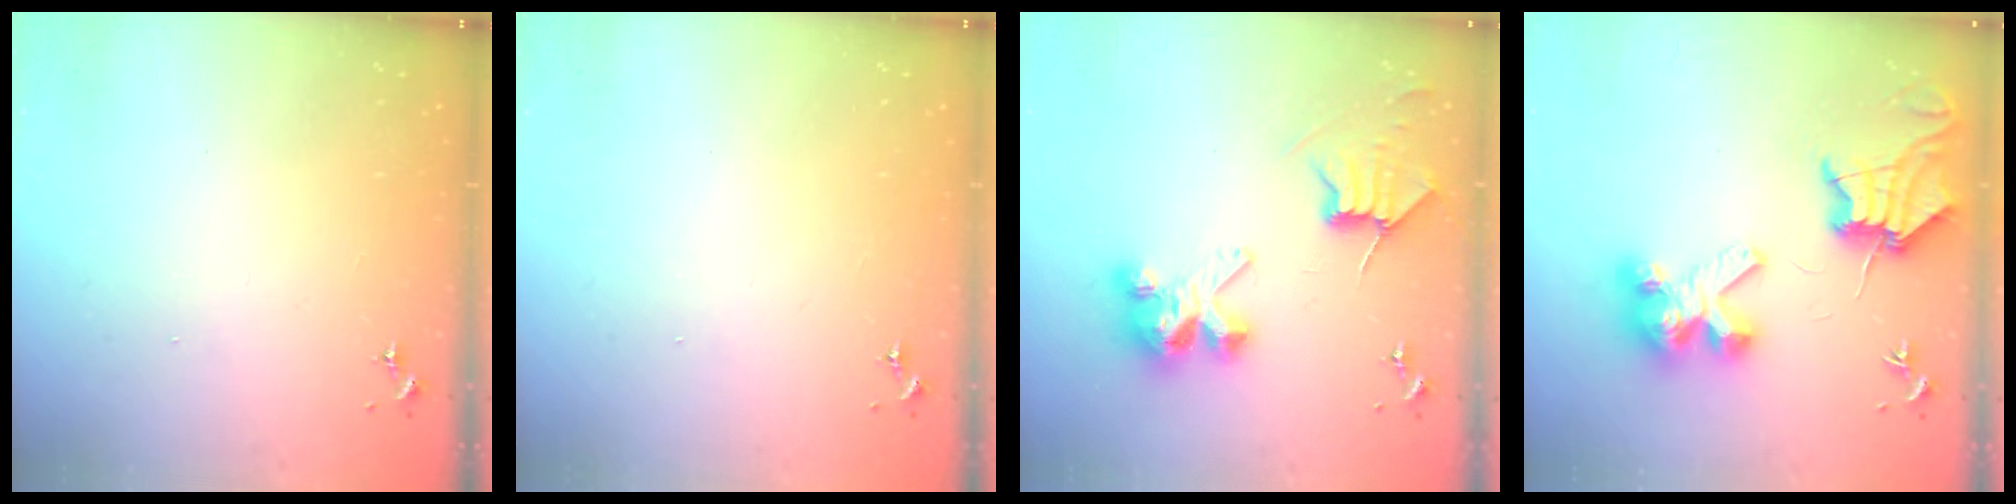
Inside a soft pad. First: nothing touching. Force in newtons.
{"total": 0.0}
{"total": 8.7, "press": 8.6, "slide": 0.6}
{"total": 11.3, "press": 11.3, "slide": 1.4}